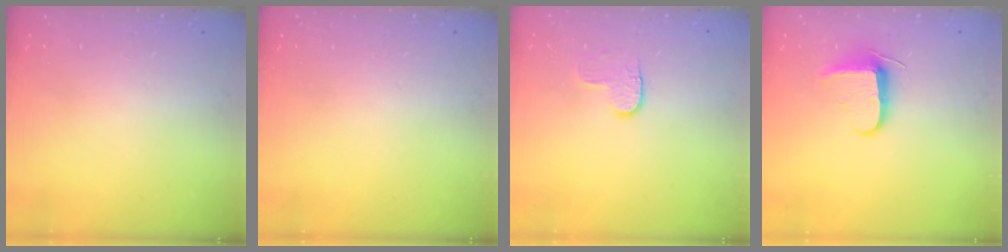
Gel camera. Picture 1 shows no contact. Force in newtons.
{"total": 0.0}
{"total": 3.4, "press": 3.4, "slide": 0.3}
{"total": 9.1, "press": 9.0, "slide": 1.0}